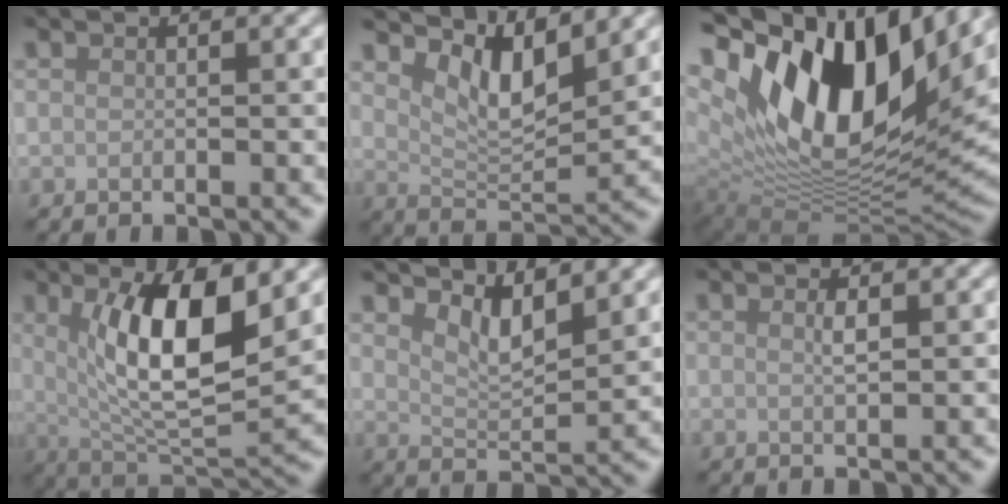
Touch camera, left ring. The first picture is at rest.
{"total": 5.0, "force": [3.1, 1.8, 3.5], "torque": [-0.070, -0.015, 0.053]}
{"total": 17.3, "force": [6.4, 8.7, 13.5], "torque": [-0.250, 0.008, 0.110]}
{"total": 8.9, "force": [2.1, 2.9, 8.2], "torque": [-0.139, -0.017, 0.044]}
{"total": 3.5, "force": [2.4, 1.0, 2.3], "torque": [-0.049, -0.010, 0.044]}
{"total": 1.0, "force": [0.3, 0.2, 0.9], "torque": [-0.017, 0.001, 0.005]}